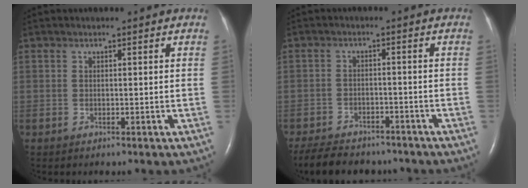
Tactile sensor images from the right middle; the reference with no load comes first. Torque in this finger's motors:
{"motor_torque": [0.37, -0.38, -0.01, 0.05]}